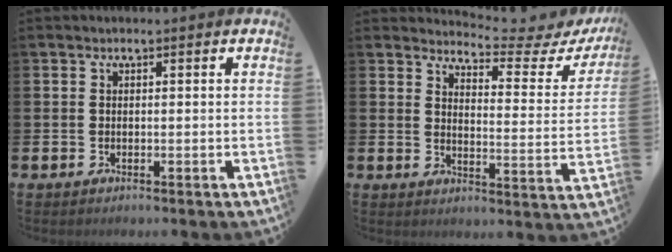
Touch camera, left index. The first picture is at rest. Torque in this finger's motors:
{"motor_torque": [-0.14, -0.37, 0.03, -0.01]}